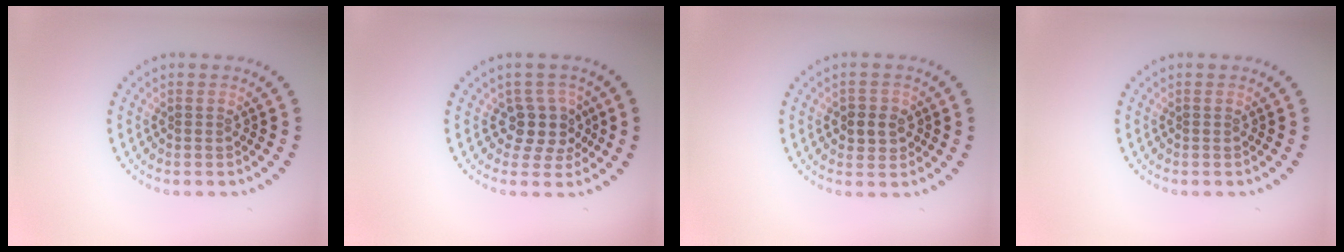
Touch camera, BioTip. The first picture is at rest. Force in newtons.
{"total": 2.8, "press": 2.3, "slide": 1.6}
{"total": 2.4, "press": 2.3, "slide": 0.5}
{"total": 0.0}